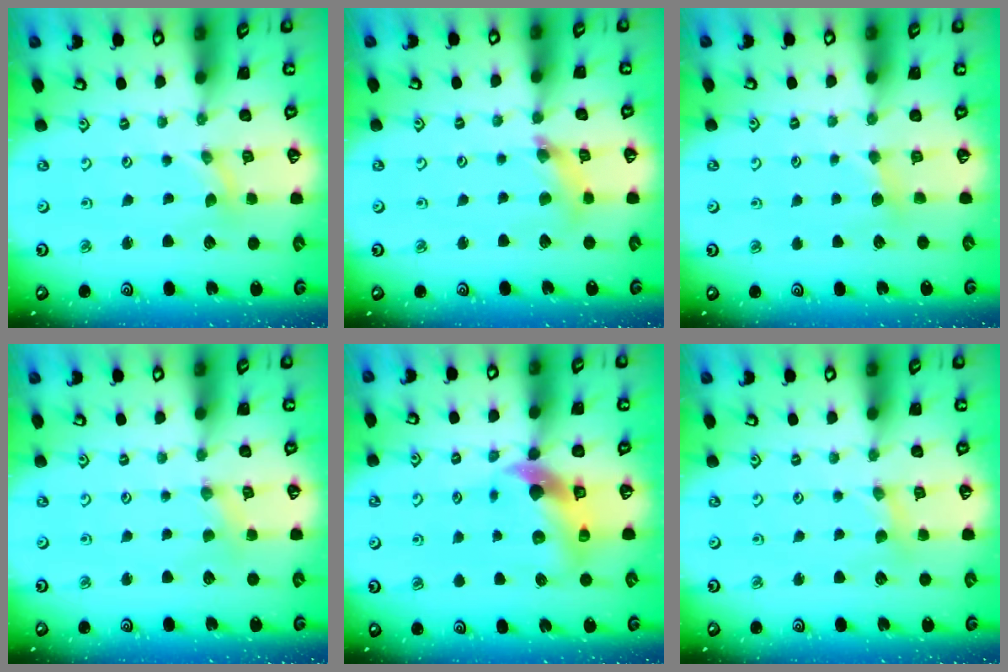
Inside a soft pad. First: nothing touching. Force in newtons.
{"total": 5.6, "press": 5.6, "slide": 0.5}
{"total": 2.5, "press": 2.4, "slide": 0.2}
{"total": 1.8, "press": 1.7, "slide": 0.4}
{"total": 10.1, "press": 10.0, "slide": 1.5}
{"total": 2.9, "press": 2.9, "slide": 0.4}